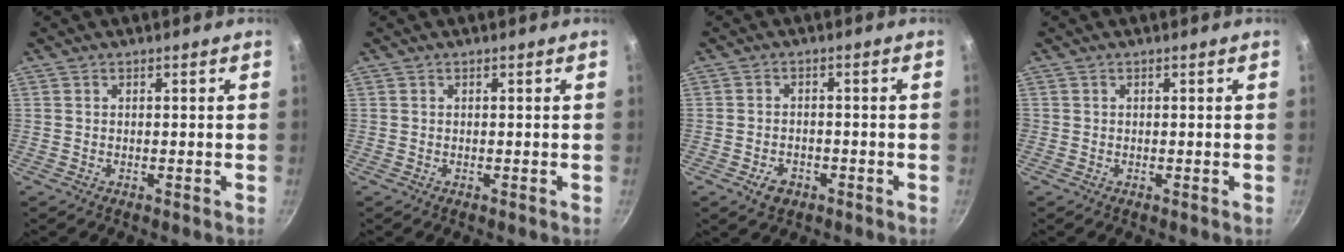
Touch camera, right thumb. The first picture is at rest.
{"total": 0.0}
{"total": 3.9, "force": [-2.0, 2.7, 2.0], "torque": [-0.030, 0.016, -0.029]}
{"total": 0.0}